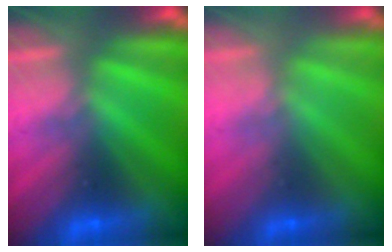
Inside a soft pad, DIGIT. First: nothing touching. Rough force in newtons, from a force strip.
{"total": 2.2}